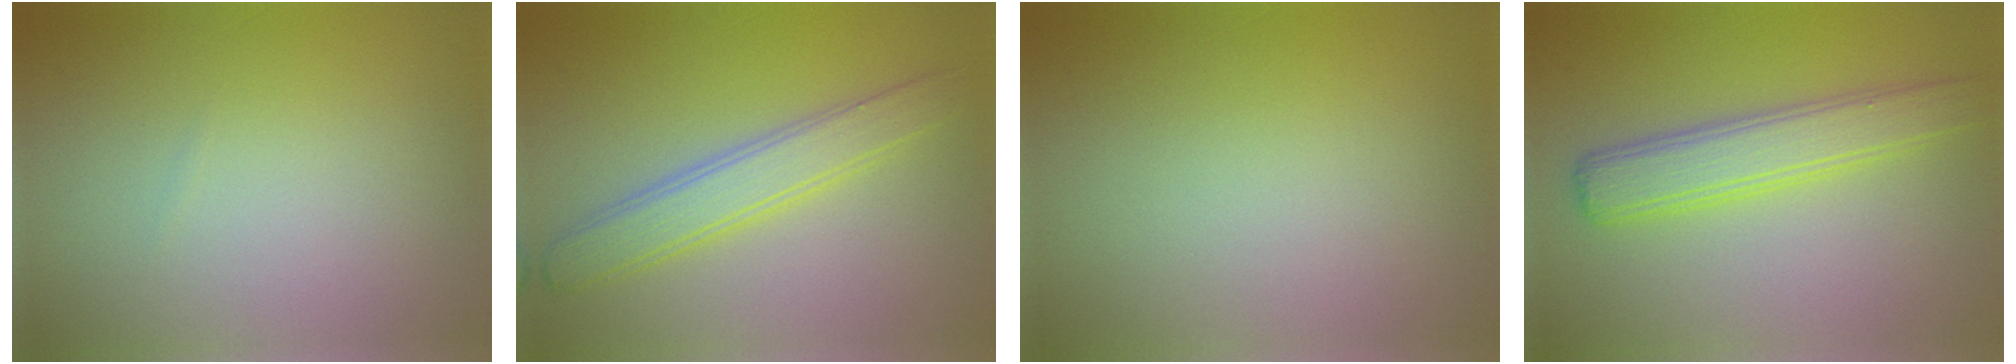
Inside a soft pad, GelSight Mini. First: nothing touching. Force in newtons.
{"total": 3.8, "press": 3.8, "slide": 0.1}
{"total": 0.0}
{"total": 4.2, "press": 4.2, "slide": 0.0}